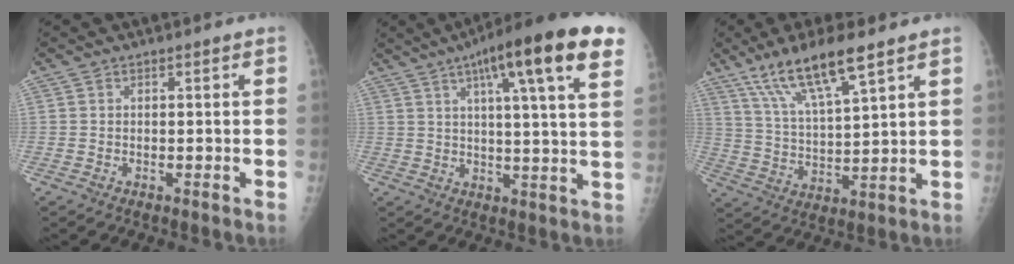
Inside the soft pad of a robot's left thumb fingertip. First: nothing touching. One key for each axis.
{"total": 19.4, "fx": 10.0, "fy": 2.7, "fz": 16.4, "tx": -0.234, "ty": -0.008, "tz": 0.132}
{"total": 13.1, "fx": 8.5, "fy": 2.5, "fz": 9.6, "tx": -0.178, "ty": -0.031, "tz": 0.169}